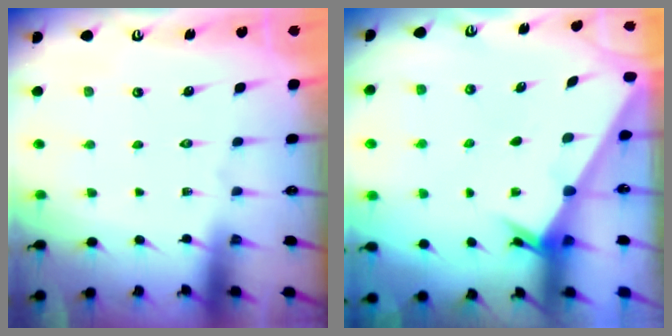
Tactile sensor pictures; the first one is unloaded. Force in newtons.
{"total": 2.3, "press": 2.3, "slide": 0.3}